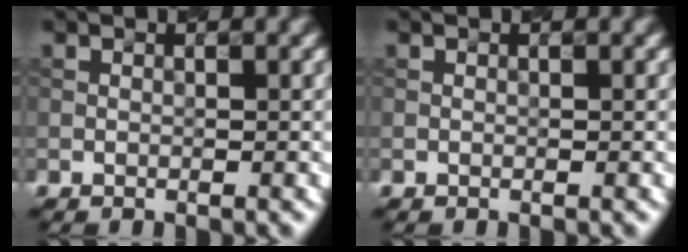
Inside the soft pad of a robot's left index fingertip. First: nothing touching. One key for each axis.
{"total": 0.0}